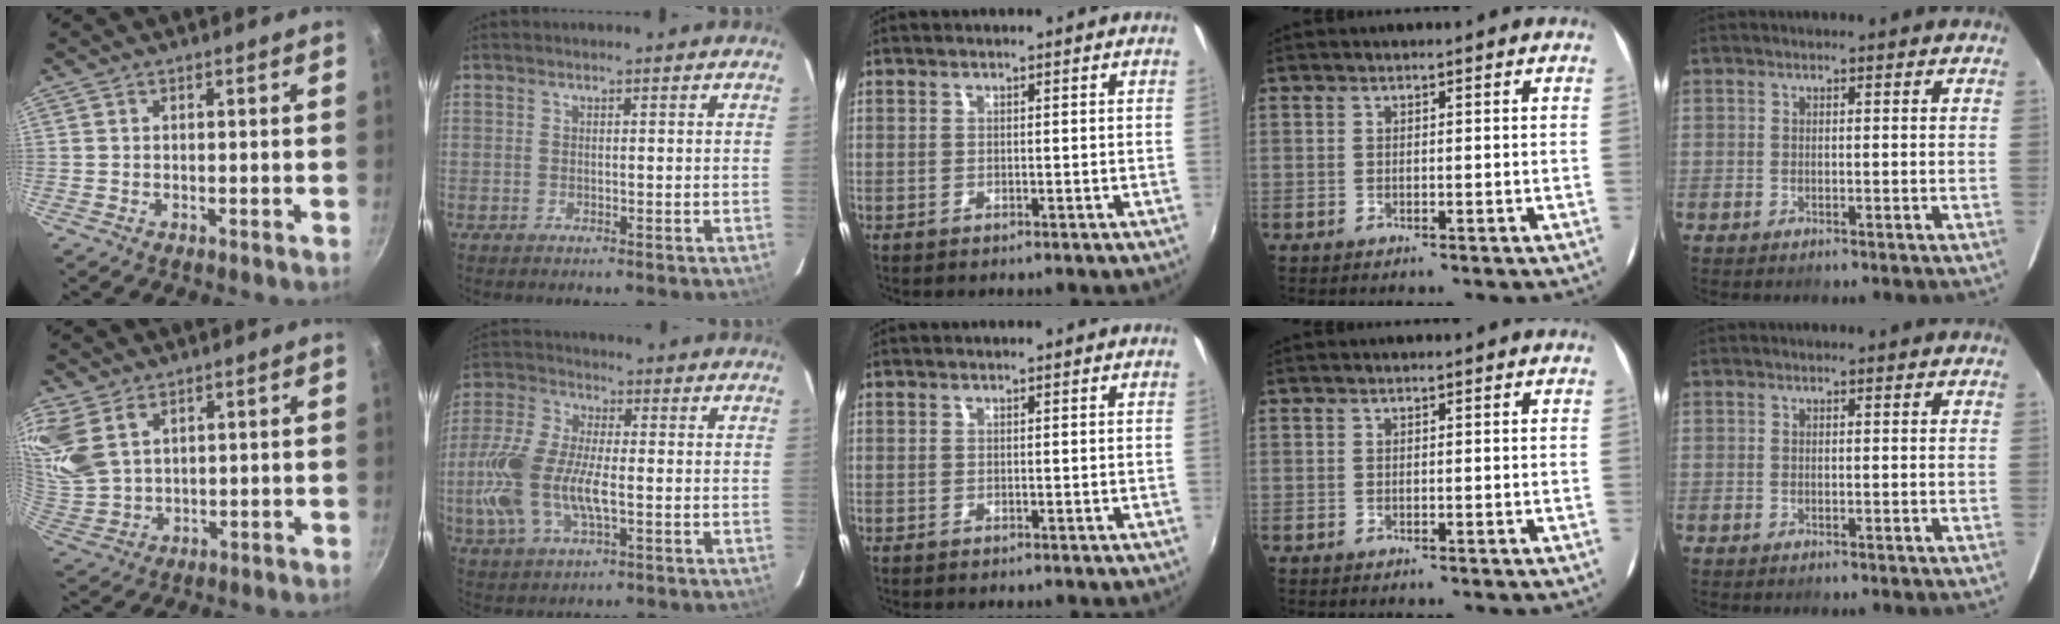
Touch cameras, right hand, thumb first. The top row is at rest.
{"thumb": {"total": 12.5, "force": [6.5, 8.1, 7.0], "torque": [-0.159, -0.005, 0.147]}, "index": {"total": 14.3, "force": [-2.6, 6.1, 12.7], "torque": [-0.289, -0.001, -0.052]}}